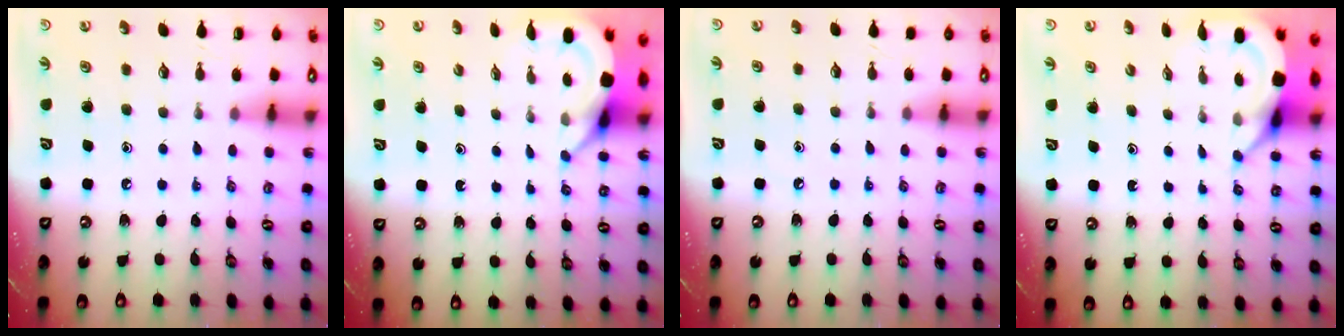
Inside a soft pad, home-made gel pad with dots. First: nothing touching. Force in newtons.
{"total": 3.8, "press": 3.8, "slide": 0.1}
{"total": 3.2, "press": 3.1, "slide": 0.5}
{"total": 4.2, "press": 4.2, "slide": 0.1}